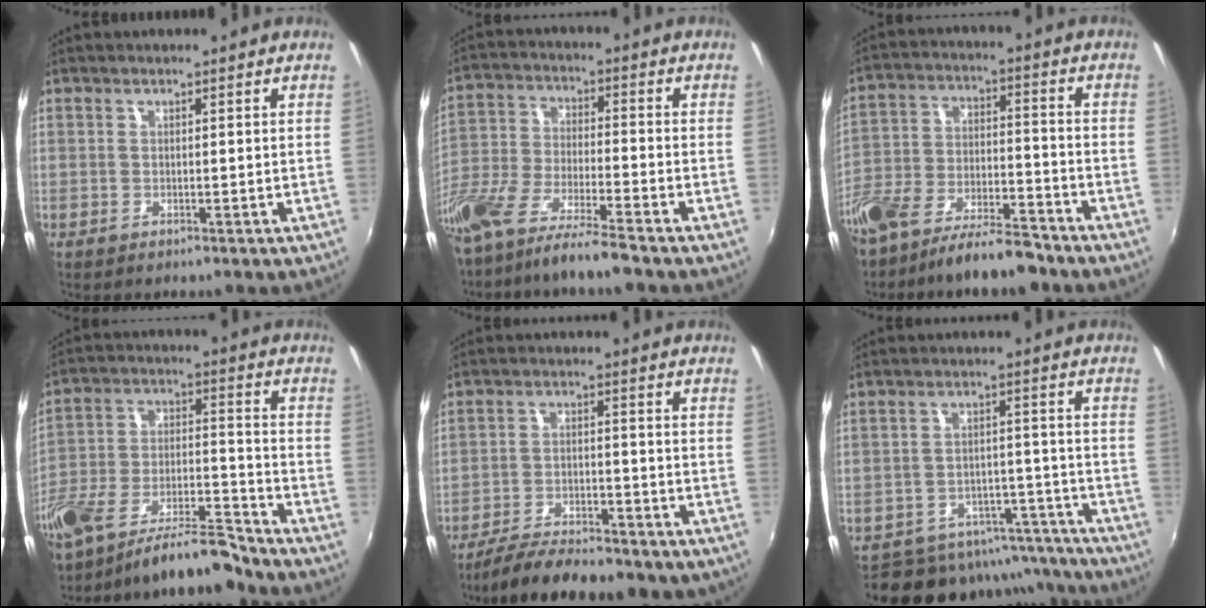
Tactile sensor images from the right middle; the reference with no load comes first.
{"total": 13.6, "force": [-10.7, 1.0, 8.3], "torque": [-0.177, -0.031, -0.201]}
{"total": 12.2, "force": [-8.7, 4.7, 7.3], "torque": [-0.153, 0.000, -0.153]}
{"total": 12.2, "force": [-10.4, 2.2, 5.9], "torque": [-0.117, 0.001, -0.185]}
{"total": 14.0, "force": [-11.5, 3.7, 7.0], "torque": [-0.146, -0.026, -0.173]}
{"total": 15.2, "force": [-14.2, 5.1, 2.2], "torque": [-0.034, 0.048, -0.180]}